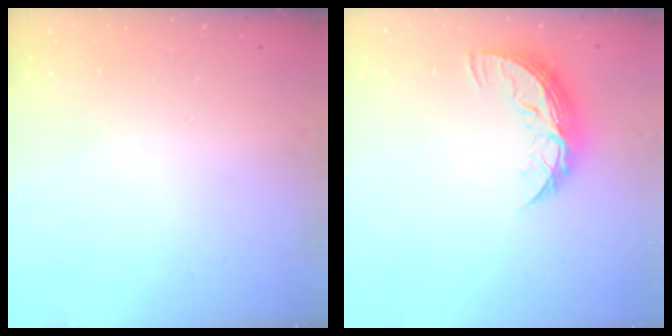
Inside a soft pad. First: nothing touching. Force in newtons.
{"total": 9.1, "press": 9.1, "slide": 0.4}